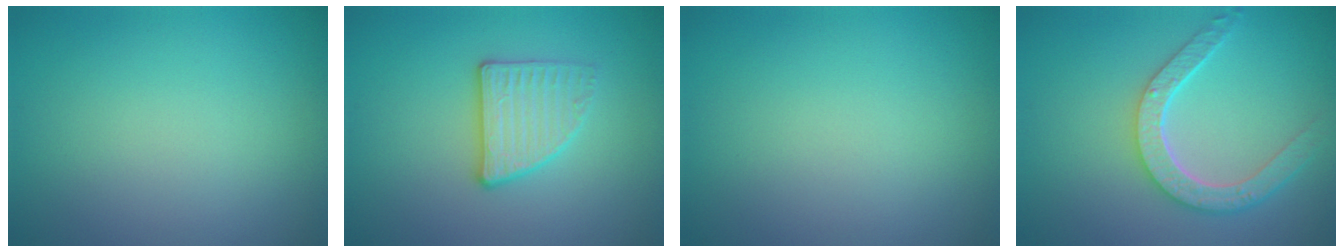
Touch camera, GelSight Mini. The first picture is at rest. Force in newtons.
{"total": 2.8, "press": 2.7, "slide": 0.7}
{"total": 0.0}
{"total": 4.8, "press": 3.8, "slide": 2.9}